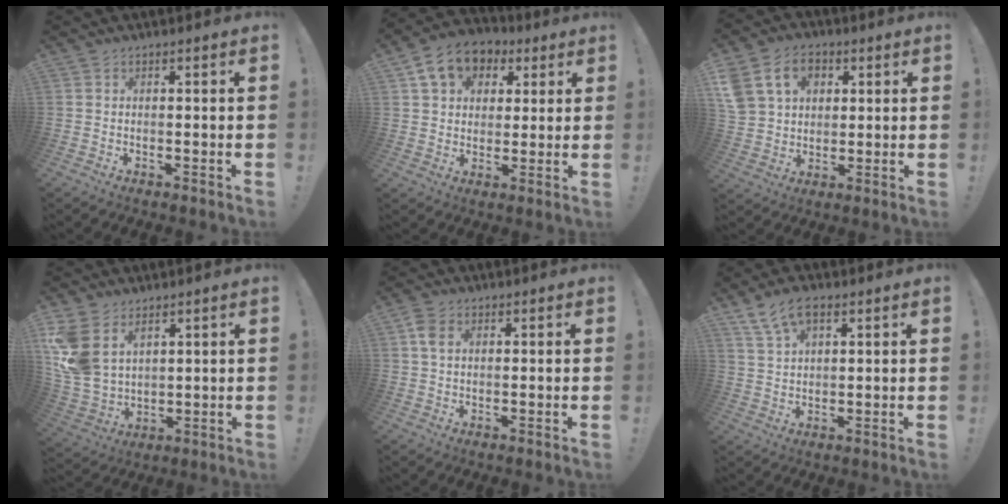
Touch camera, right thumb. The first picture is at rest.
{"total": 12.0, "force": [5.5, 9.2, 5.5], "torque": [-0.084, -0.018, 0.110]}
{"total": 14.6, "force": [5.5, 11.2, 7.6], "torque": [-0.128, -0.009, 0.112]}
{"total": 12.2, "force": [5.4, 8.6, 6.7], "torque": [-0.143, -0.034, 0.108]}
{"total": 4.1, "force": [1.3, 2.6, 2.9], "torque": [-0.065, 0.004, 0.025]}
{"total": 7.7, "force": [4.3, 3.9, 5.1], "torque": [-0.091, -0.006, 0.083]}